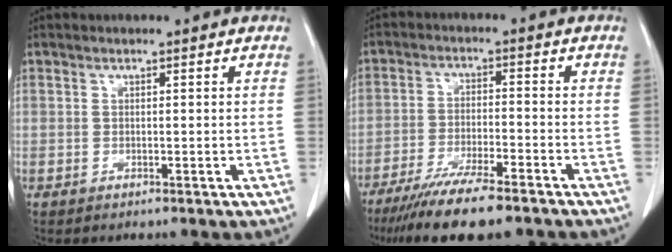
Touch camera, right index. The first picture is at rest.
{"total": 11.9, "force": [-9.4, 1.2, 7.2], "torque": [-0.115, -0.028, -0.151]}